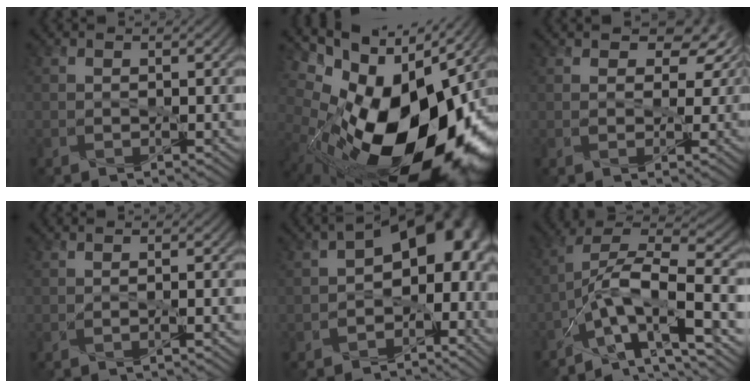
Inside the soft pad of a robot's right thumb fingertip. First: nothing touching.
{"total": 20.3, "force": [-1.4, 12.2, 16.2], "torque": [-0.300, -0.039, 0.005]}
{"total": 4.7, "force": [1.8, 3.2, 3.0], "torque": [-0.043, 0.000, 0.022]}
{"total": 0.8, "force": [-0.3, -0.2, 0.7], "torque": [-0.016, 0.001, -0.004]}
{"total": 12.2, "force": [-1.8, 7.9, 9.1], "torque": [-0.110, -0.001, -0.034]}
{"total": 11.5, "force": [-5.1, 3.8, 9.6], "torque": [-0.175, 0.009, -0.097]}